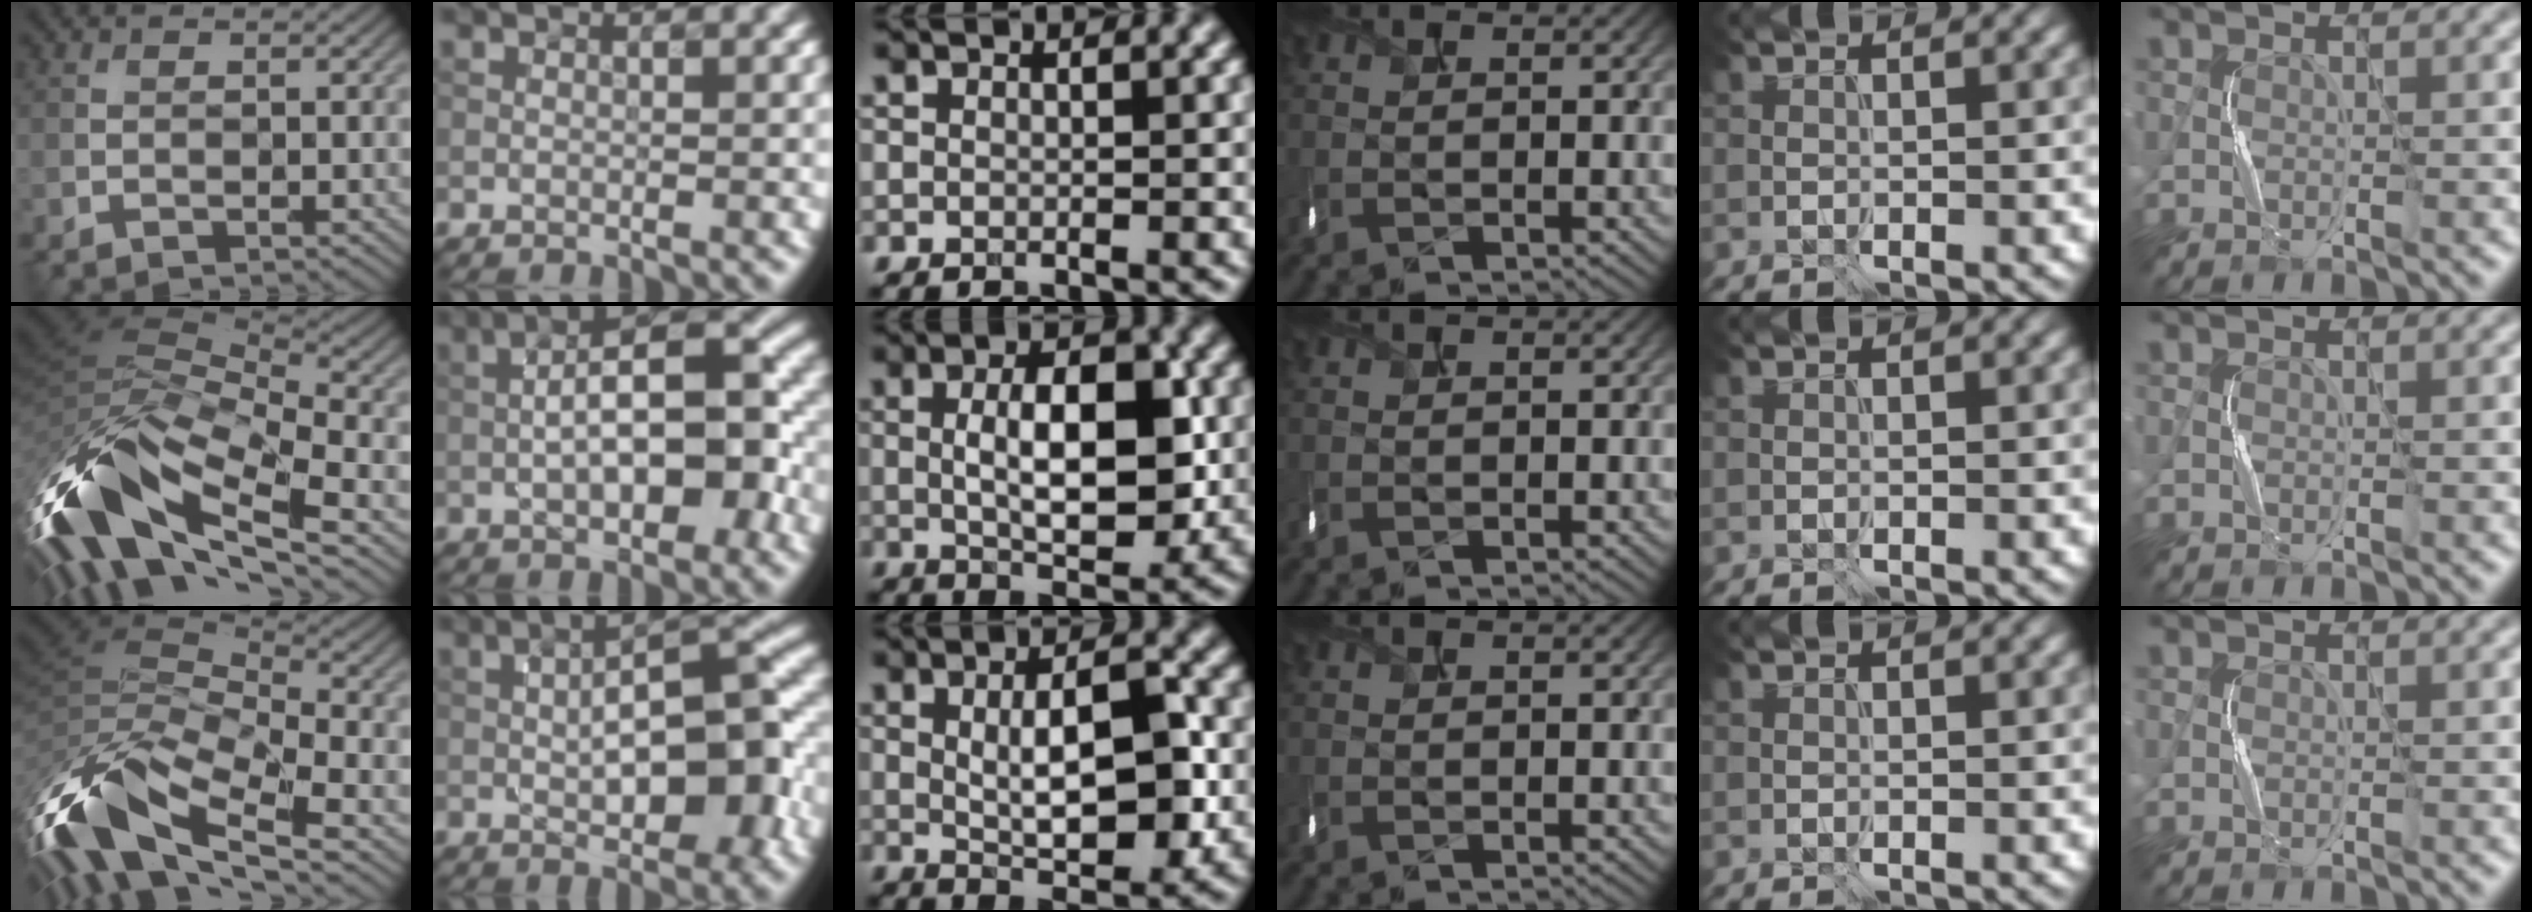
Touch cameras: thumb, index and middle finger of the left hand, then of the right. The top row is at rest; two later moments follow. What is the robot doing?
{"motion": "shake", "object": "box of matches"}